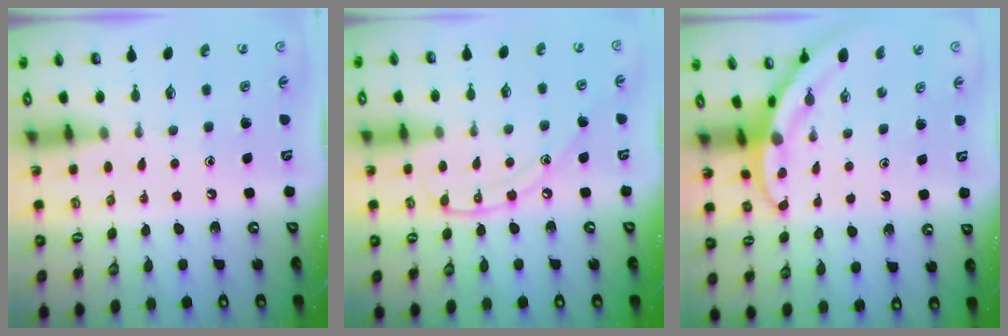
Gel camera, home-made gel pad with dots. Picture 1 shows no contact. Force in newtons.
{"total": 11.2, "press": 11.2, "slide": 1.2}
{"total": 3.7, "press": 3.7, "slide": 0.5}